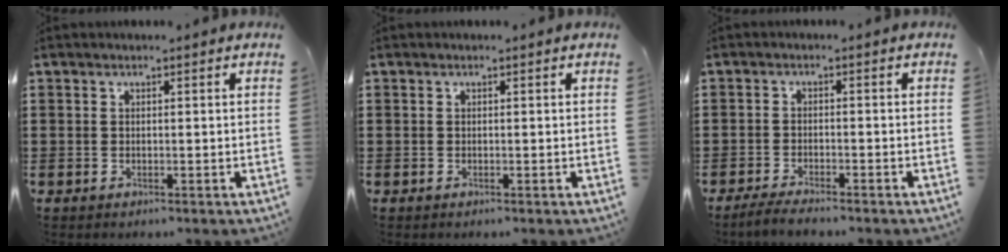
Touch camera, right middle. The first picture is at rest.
{"total": 0.0}
{"total": 2.9, "force": [-2.8, 0.3, 0.8], "torque": [-0.020, -0.001, -0.059]}